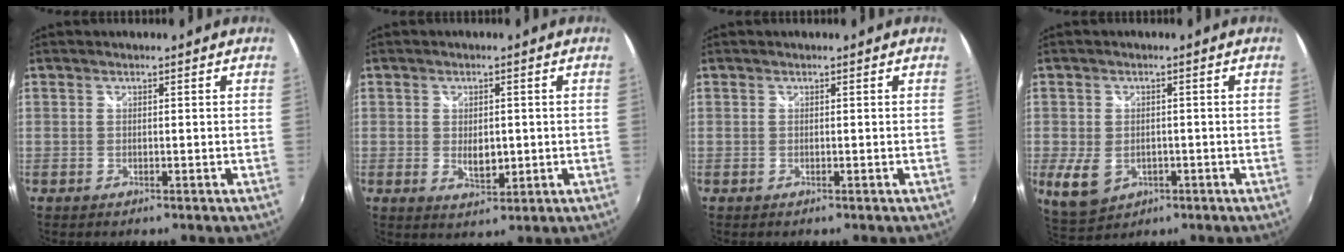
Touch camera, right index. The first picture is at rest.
{"total": 4.3, "force": [-0.4, 2.5, 3.4], "torque": [-0.058, -0.007, -0.001]}
{"total": 0.0}
{"total": 6.7, "force": [-1.9, 5.0, 4.0], "torque": [-0.089, -0.015, -0.023]}